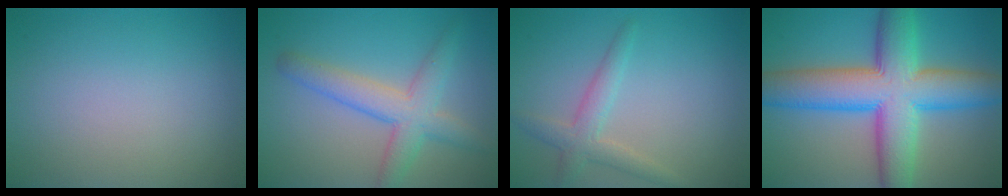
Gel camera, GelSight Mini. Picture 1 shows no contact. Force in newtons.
{"total": 4.6, "press": 4.6, "slide": 0.1}
{"total": 2.6, "press": 2.6, "slide": 0.1}
{"total": 11.6, "press": 11.6, "slide": 0.3}